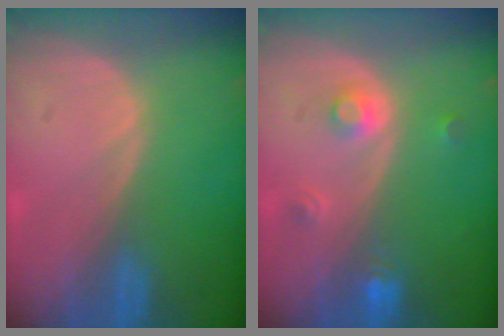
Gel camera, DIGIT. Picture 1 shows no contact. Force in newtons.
{"total": 3.0, "press": 2.8, "slide": 1.2}